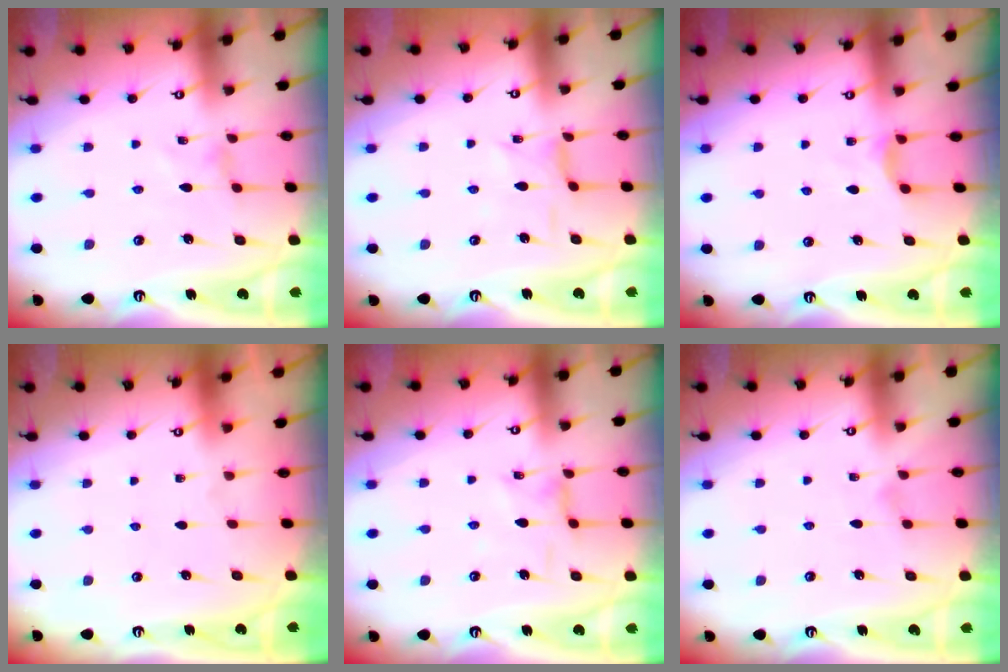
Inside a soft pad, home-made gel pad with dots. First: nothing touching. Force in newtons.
{"total": 1.6, "press": 1.6, "slide": 0.4}
{"total": 2.6, "press": 2.5, "slide": 0.4}
{"total": 0.0}
{"total": 1.3, "press": 1.2, "slide": 0.4}
{"total": 0.0}